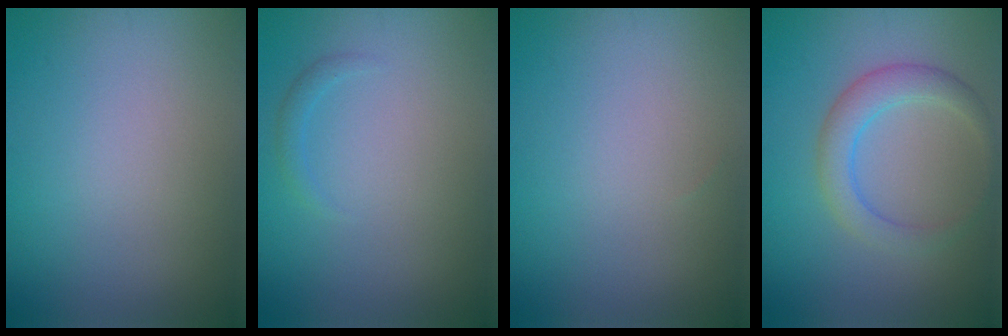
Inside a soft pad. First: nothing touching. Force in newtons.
{"total": 0.8, "press": 0.8, "slide": 0.1}
{"total": 0.0}
{"total": 3.1, "press": 3.1, "slide": 0.1}